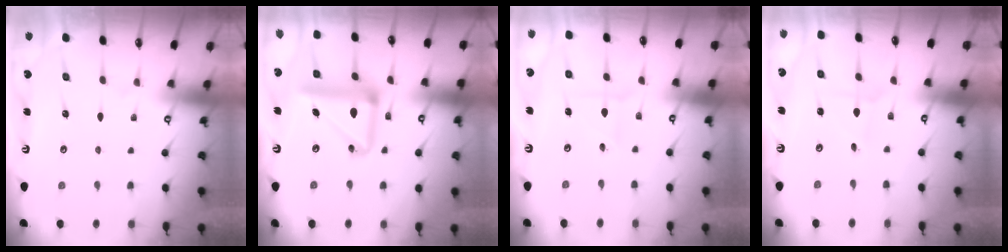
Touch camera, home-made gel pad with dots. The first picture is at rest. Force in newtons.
{"total": 15.5, "press": 15.3, "slide": 2.3}
{"total": 2.8, "press": 2.7, "slide": 0.6}
{"total": 1.1, "press": 1.1, "slide": 0.0}